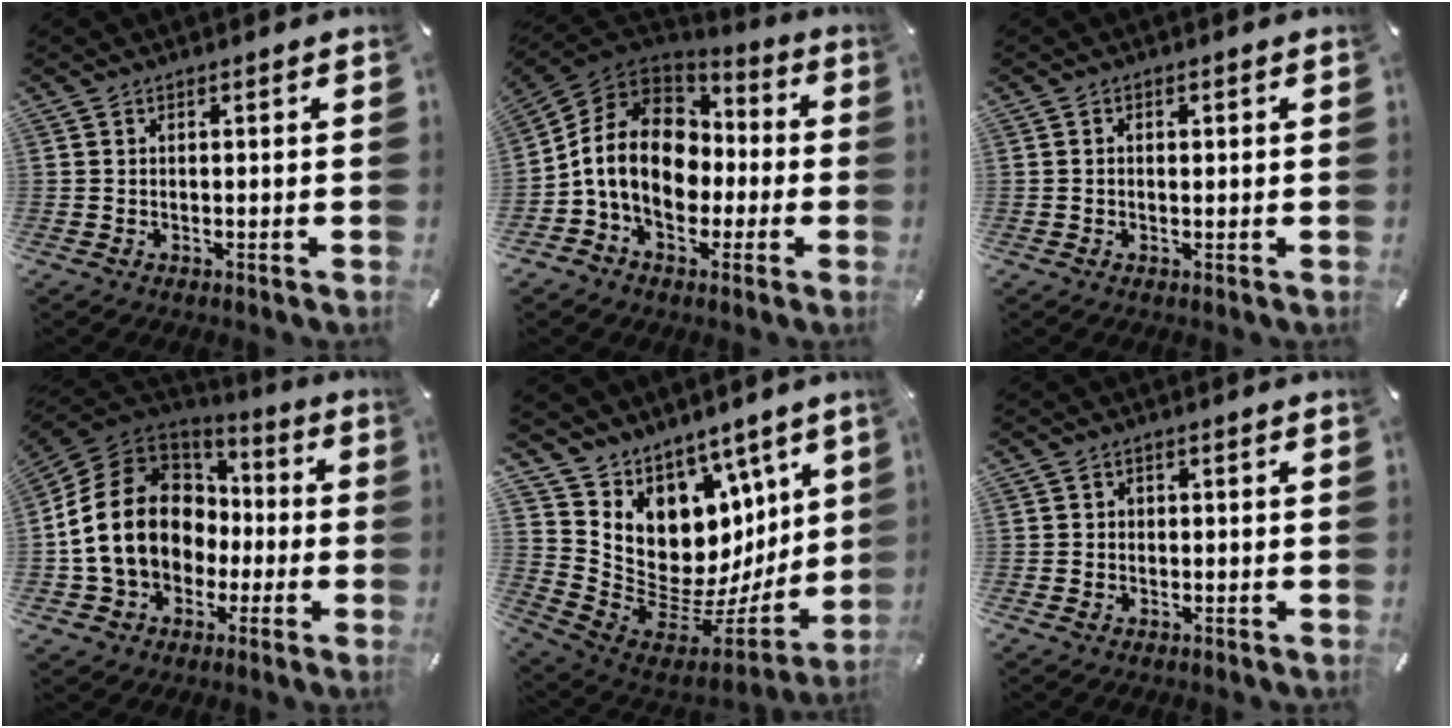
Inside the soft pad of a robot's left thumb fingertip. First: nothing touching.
{"total": 16.0, "force": [-1.7, 13.0, 9.1], "torque": [-0.192, 0.020, -0.027]}
{"total": 1.1, "force": [-0.1, 0.9, 0.7], "torque": [-0.013, 0.005, -0.004]}
{"total": 18.1, "force": [-1.7, 15.3, 9.6], "torque": [-0.203, 0.019, -0.025]}
{"total": 9.5, "force": [3.2, 8.7, 2.3], "torque": [-0.032, -0.100, 0.079]}
{"total": 1.9, "force": [-0.4, 1.7, 0.6], "torque": [-0.005, 0.003, -0.014]}